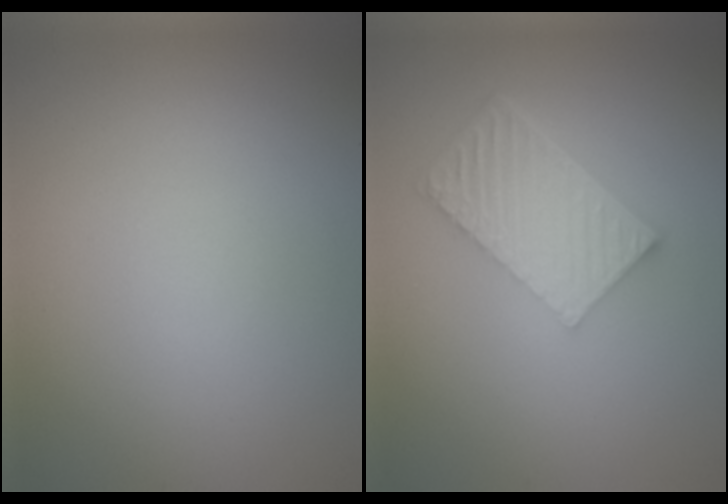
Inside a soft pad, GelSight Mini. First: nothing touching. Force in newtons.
{"total": 6.1, "press": 4.2, "slide": 4.4}